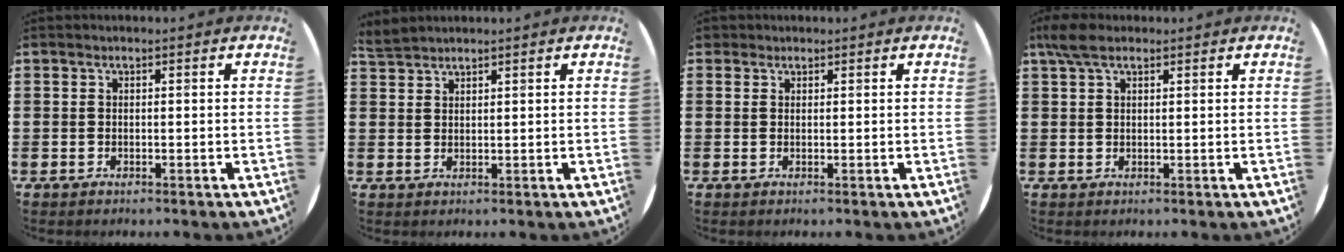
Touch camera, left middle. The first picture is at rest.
{"total": 2.0, "force": [2.0, 0.1, -0.1], "torque": [-0.002, -0.001, 0.040]}
{"total": 0.8, "force": [0.7, 0.4, 0.0], "torque": [0.000, 0.003, 0.013]}
{"total": 3.2, "force": [2.1, 1.4, 2.0], "torque": [-0.044, 0.007, 0.039]}